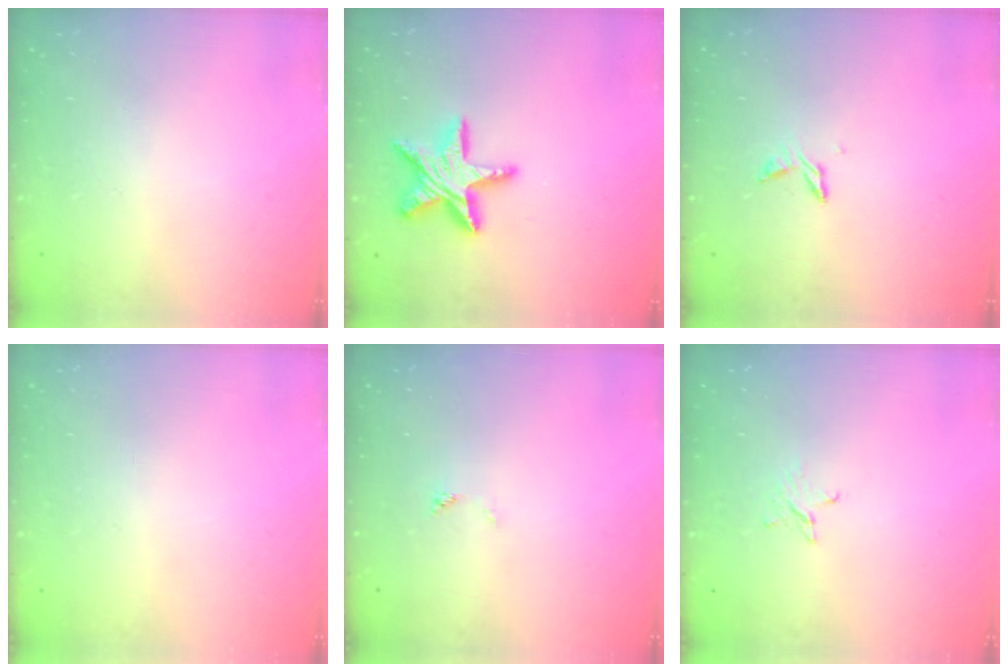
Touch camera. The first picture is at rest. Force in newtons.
{"total": 14.8, "press": 14.7, "slide": 1.2}
{"total": 5.3, "press": 5.2, "slide": 0.6}
{"total": 0.0}
{"total": 0.0}
{"total": 2.4, "press": 2.4, "slide": 0.2}